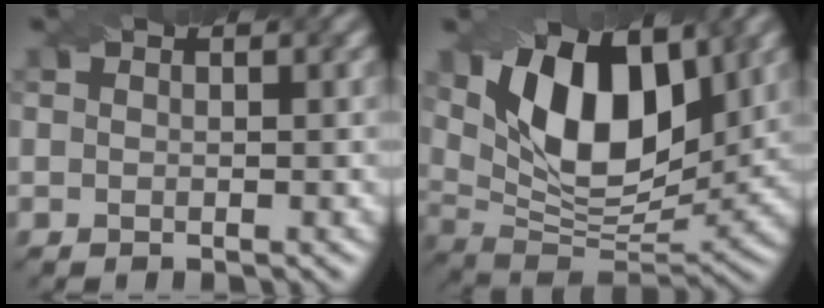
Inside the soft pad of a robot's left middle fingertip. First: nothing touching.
{"total": 11.9, "force": [4.6, 6.2, 9.1], "torque": [-0.157, 0.000, 0.081]}